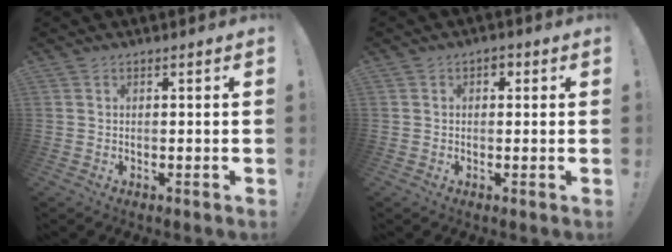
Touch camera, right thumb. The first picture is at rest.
{"total": 1.9, "force": [0.1, 1.5, 1.2], "torque": [-0.015, 0.002, -0.003]}